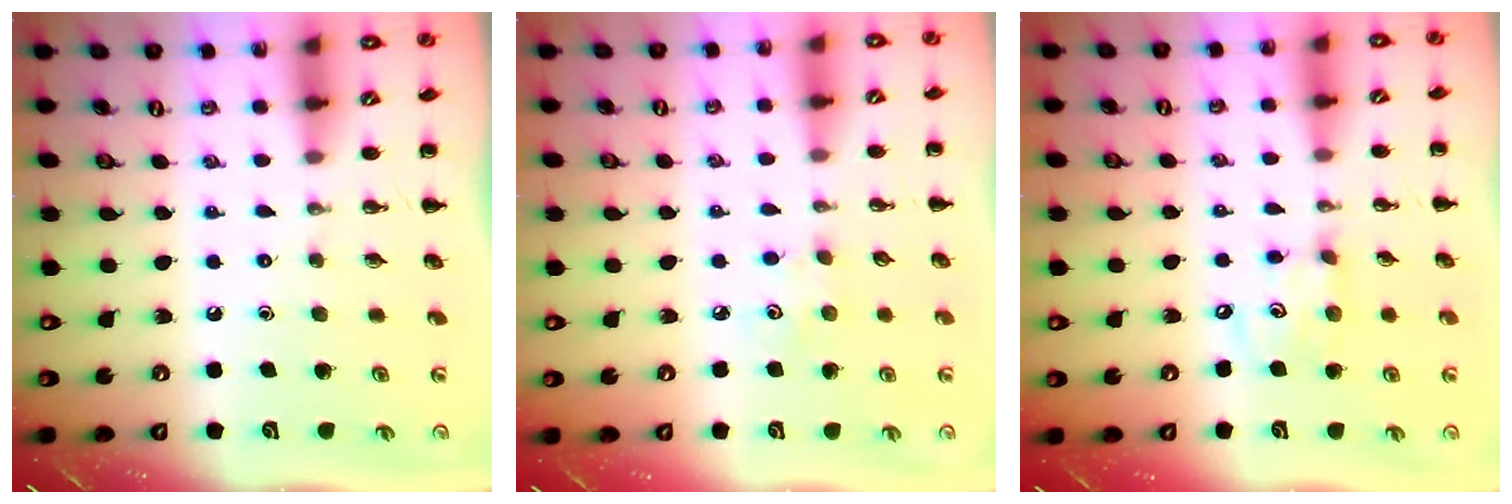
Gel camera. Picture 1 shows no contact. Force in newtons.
{"total": 2.7, "press": 2.6, "slide": 0.8}
{"total": 6.1, "press": 6.0, "slide": 1.1}